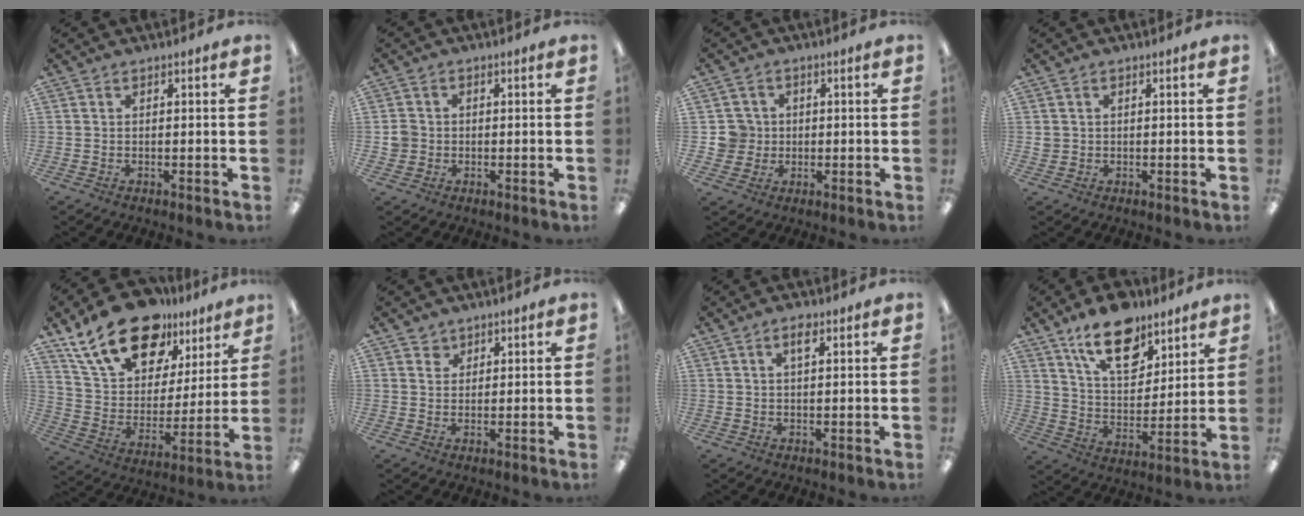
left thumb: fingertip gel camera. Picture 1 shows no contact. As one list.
[{"total": 2.9, "force": [-0.4, 2.9, 0.5], "torque": [-0.011, 0.006, -0.010]}, {"total": 5.7, "force": [0.4, 5.6, 0.8], "torque": [-0.015, 0.009, 0.009]}, {"total": 1.4, "force": [0.4, 1.3, 0.3], "torque": [-0.007, 0.004, 0.006]}, {"total": 21.2, "force": [14.8, 11.3, 10.2], "torque": [-0.186, -0.083, 0.267]}, {"total": 2.3, "force": [1.6, 1.6, 0.0], "torque": [0.004, -0.003, 0.030]}, {"total": 2.6, "force": [1.4, 0.9, 2.0], "torque": [-0.036, 0.003, 0.021]}, {"total": 16.1, "force": [11.2, 8.1, 8.3], "torque": [-0.130, -0.057, 0.198]}]